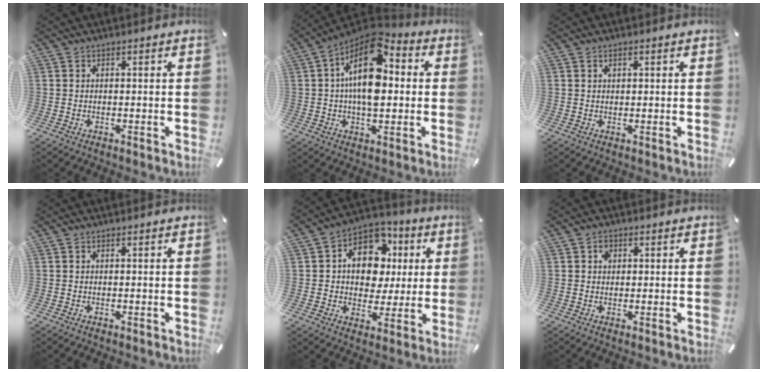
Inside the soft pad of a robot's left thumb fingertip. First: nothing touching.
{"total": 17.3, "force": [2.6, 9.8, 14.0], "torque": [-0.245, -0.018, 0.043]}
{"total": 1.2, "force": [0.6, 0.6, 0.9], "torque": [-0.017, 0.002, 0.010]}
{"total": 0.0}
{"total": 12.5, "force": [2.8, 10.3, 6.5], "torque": [-0.102, -0.010, 0.055]}
{"total": 1.7, "force": [0.3, 1.5, 0.7], "torque": [0.000, 0.000, 0.001]}